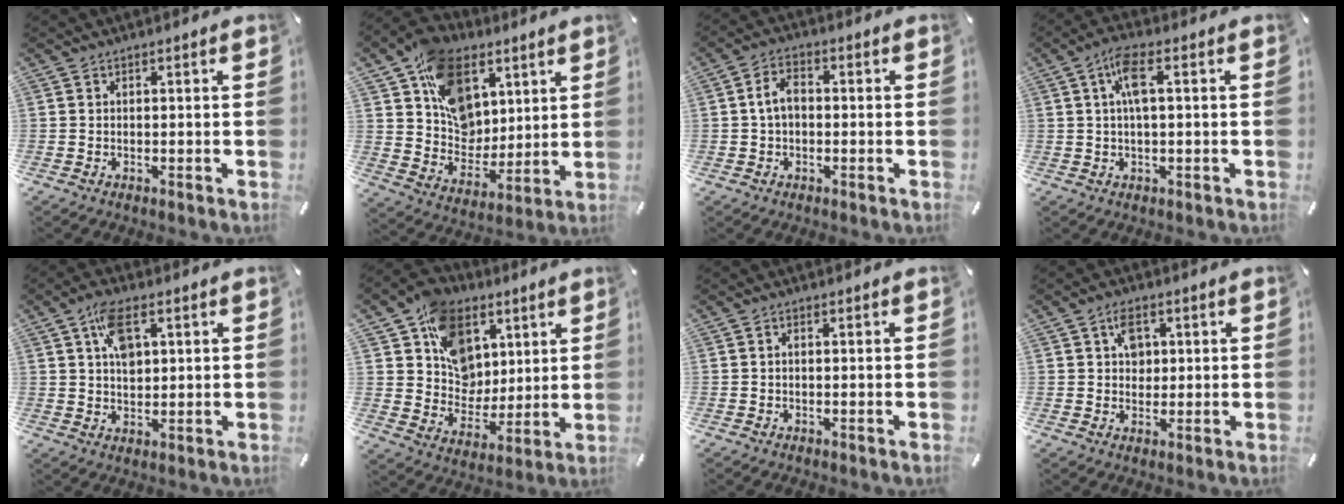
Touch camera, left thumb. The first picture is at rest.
{"total": 16.1, "force": [7.5, 12.5, 6.8], "torque": [-0.126, -0.040, 0.148]}
{"total": 4.7, "force": [-0.1, 3.2, 3.5], "torque": [-0.073, 0.009, -0.004]}
{"total": 6.3, "force": [1.1, 2.0, 5.9], "torque": [-0.113, 0.008, 0.019]}
{"total": 7.1, "force": [2.6, 4.3, 5.0], "torque": [-0.085, 0.001, 0.043]}
{"total": 14.1, "force": [5.8, 11.9, 5.0], "torque": [-0.093, -0.033, 0.114]}
{"total": 0.8, "force": [0.0, 0.4, 0.7], "torque": [-0.013, 0.002, -0.002]}
{"total": 4.8, "force": [1.5, 3.9, 2.5], "torque": [-0.026, -0.005, 0.019]}